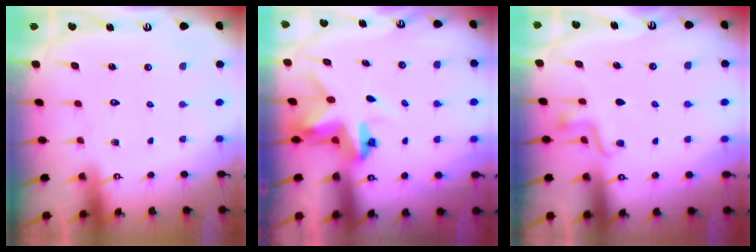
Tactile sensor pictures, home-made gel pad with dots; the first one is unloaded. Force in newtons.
{"total": 3.9, "press": 3.9, "slide": 0.1}
{"total": 3.0, "press": 2.9, "slide": 0.8}